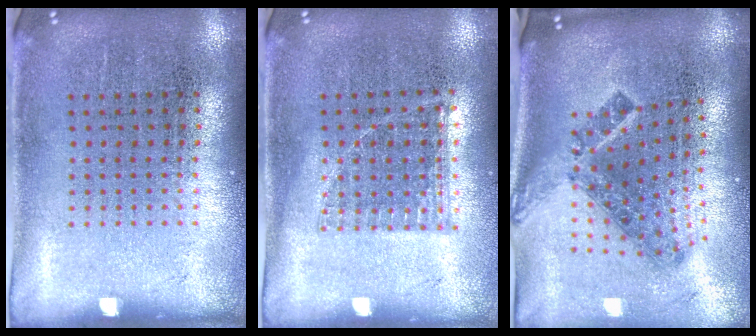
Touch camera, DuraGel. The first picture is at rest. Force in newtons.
{"total": 0.8, "press": 0.8, "slide": 0.2}
{"total": 1.9, "press": 1.3, "slide": 1.3}